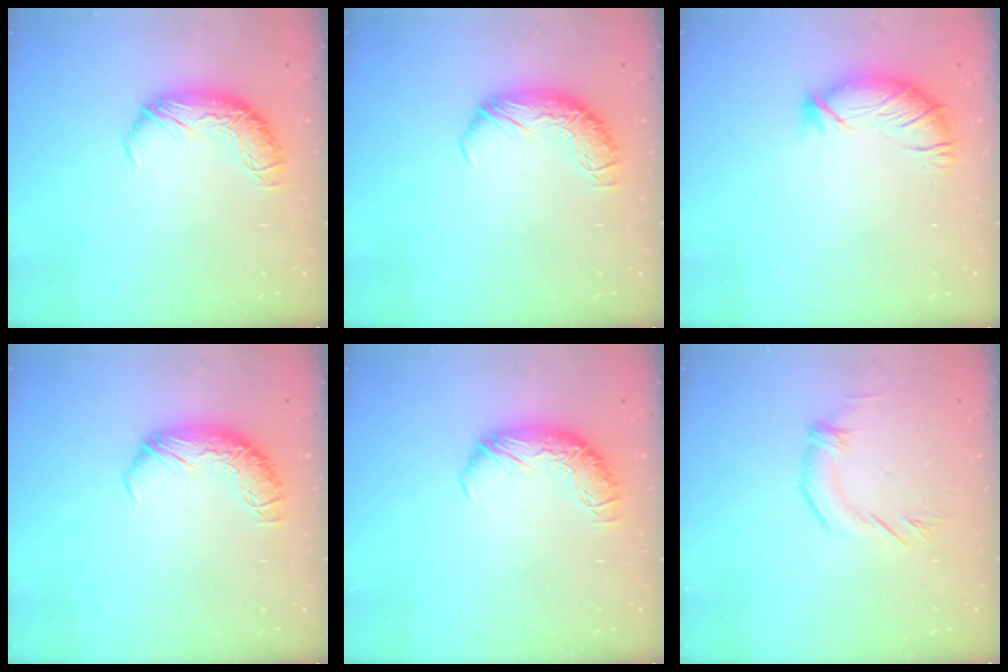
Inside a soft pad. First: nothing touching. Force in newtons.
{"total": 0.0}
{"total": 2.9, "press": 2.0, "slide": 2.2}
{"total": 0.0}
{"total": 0.0}
{"total": 2.8, "press": 2.8, "slide": 0.2}